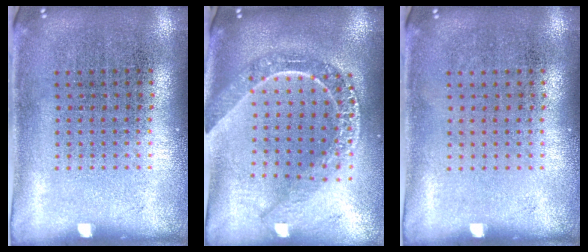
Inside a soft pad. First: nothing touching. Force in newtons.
{"total": 2.3, "press": 2.0, "slide": 1.2}
{"total": 0.0}